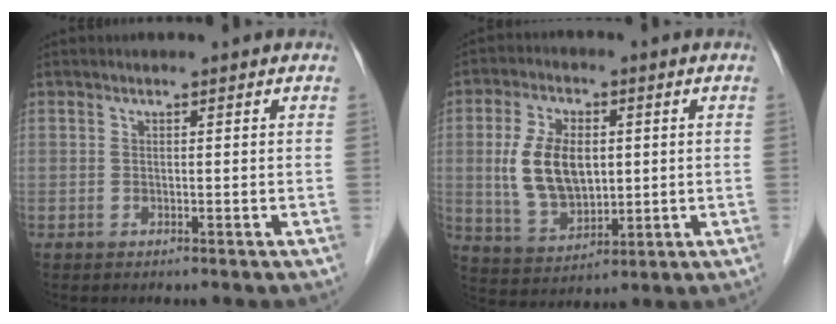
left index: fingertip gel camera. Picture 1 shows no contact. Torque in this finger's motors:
{"motor_torque": [1.77, -0.37, 0.73, 0.19]}